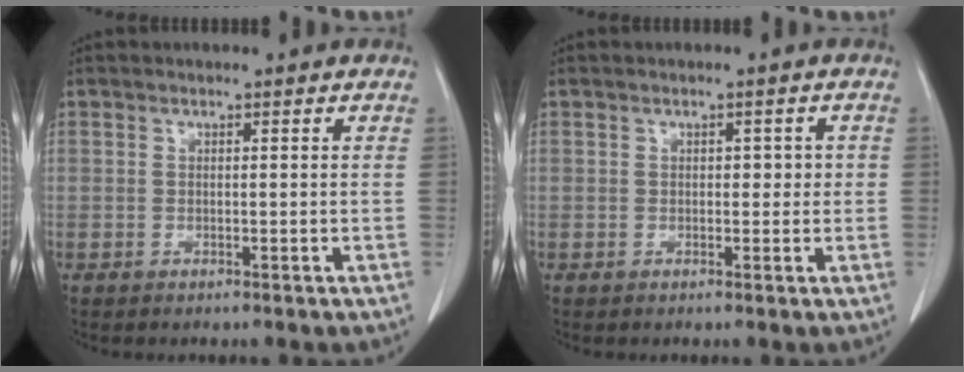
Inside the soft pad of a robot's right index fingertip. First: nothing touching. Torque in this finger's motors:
{"motor_torque": [0.35, -0.14, 0.05, 0.03]}